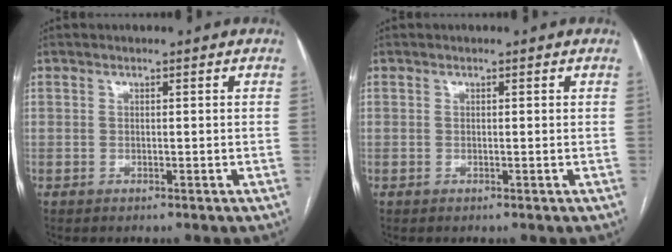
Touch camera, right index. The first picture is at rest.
{"total": 0.0}